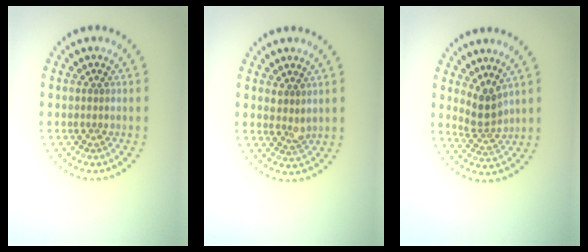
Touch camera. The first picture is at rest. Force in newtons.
{"total": 1.7, "press": 1.5, "slide": 0.8}
{"total": 2.5, "press": 1.8, "slide": 1.7}